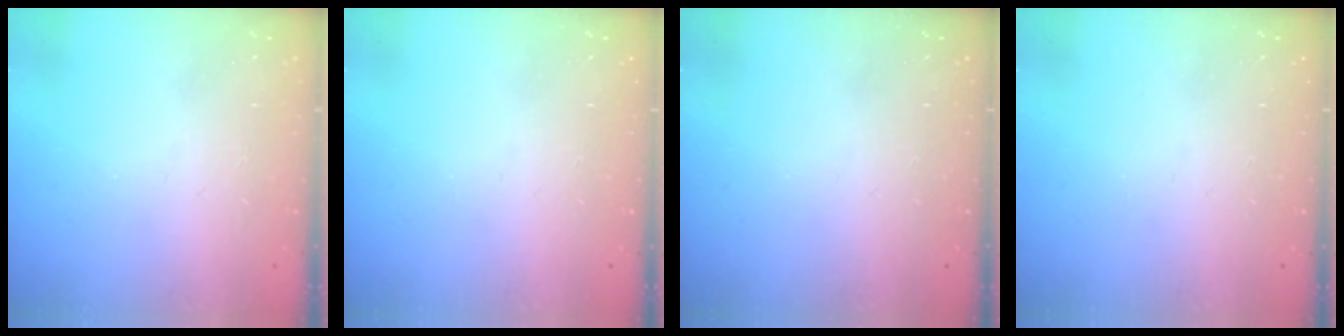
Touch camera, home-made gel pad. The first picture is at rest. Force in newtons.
{"total": 0.0}
{"total": 0.0}
{"total": 0.0}